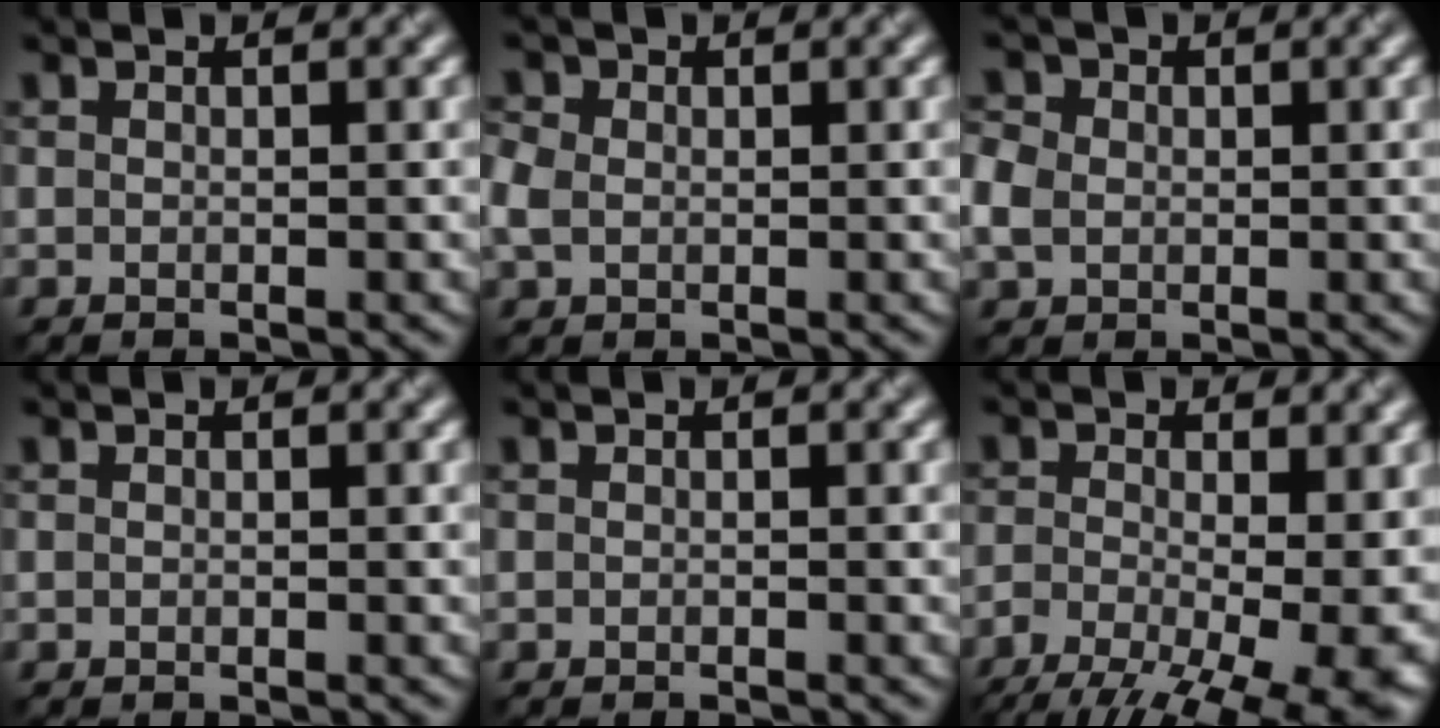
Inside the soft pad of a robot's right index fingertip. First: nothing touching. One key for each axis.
{"total": 2.1, "fx": 0.3, "fy": 1.9, "fz": 1.0, "tx": -0.029, "ty": 0.010, "tz": 0.000}
{"total": 3.0, "fx": 0.2, "fy": 2.7, "fz": 1.3, "tx": -0.046, "ty": 0.016, "tz": 0.004}
{"total": 0.5, "fx": -0.5, "fy": 0.0, "fz": 0.2, "tx": 0.002, "ty": -0.003, "tz": -0.009}
{"total": 1.1, "fx": -1.0, "fy": 0.1, "fz": 0.4, "tx": 0.001, "ty": 0.000, "tz": -0.013}
{"total": 14.4, "fx": -7.9, "fy": 6.6, "fz": 10.0, "tx": -0.164, "ty": -0.034, "tz": -0.088}